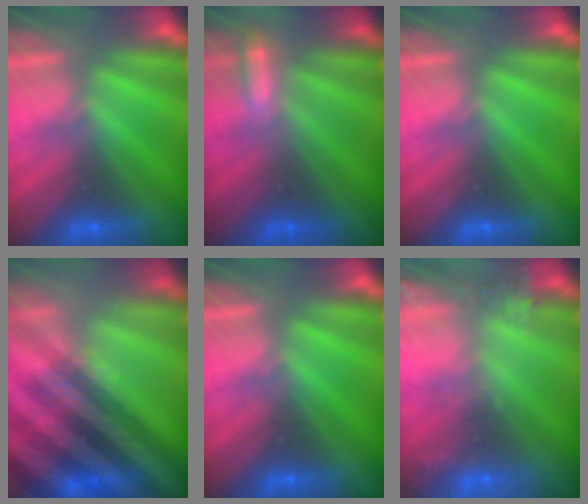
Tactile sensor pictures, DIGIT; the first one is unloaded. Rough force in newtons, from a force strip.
{"total": 1.9}
{"total": 0.0}
{"total": 3.3}
{"total": 0.0}
{"total": 7.1}